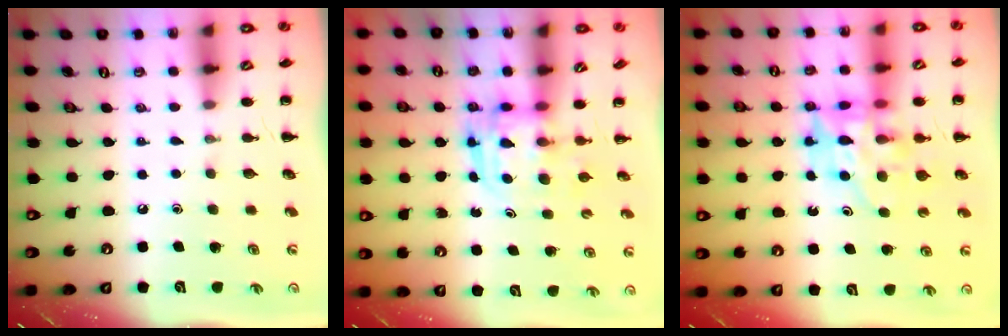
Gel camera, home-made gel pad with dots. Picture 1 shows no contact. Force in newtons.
{"total": 3.0, "press": 3.0, "slide": 0.3}
{"total": 12.0, "press": 11.5, "slide": 3.3}